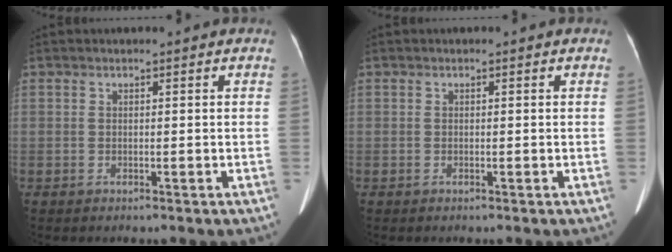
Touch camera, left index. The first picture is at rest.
{"total": 0.0}